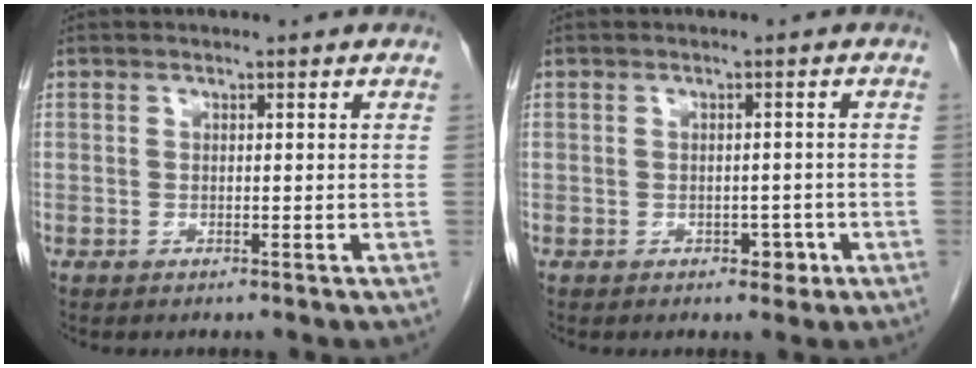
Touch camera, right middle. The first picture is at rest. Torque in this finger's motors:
{"motor_torque": [0.39, -0.15, 0.10, 0.02]}